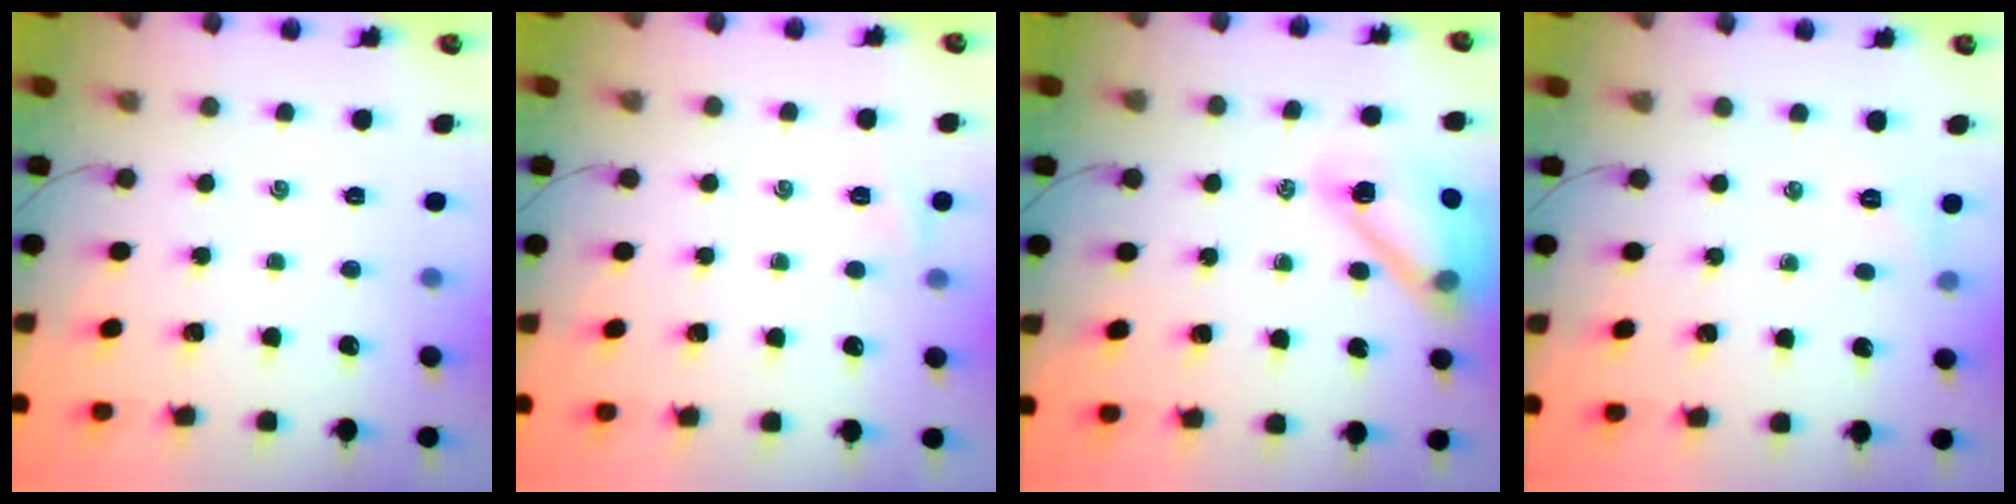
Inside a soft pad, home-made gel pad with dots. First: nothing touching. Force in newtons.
{"total": 3.5, "press": 3.3, "slide": 1.2}
{"total": 16.6, "press": 16.5, "slide": 2.1}
{"total": 3.6, "press": 3.4, "slide": 1.1}